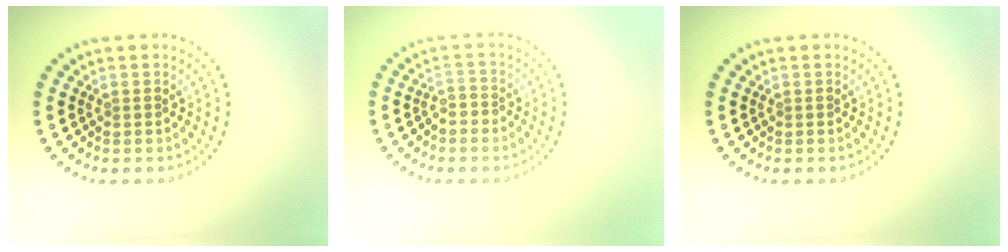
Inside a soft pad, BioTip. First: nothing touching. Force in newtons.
{"total": 1.5, "press": 1.3, "slide": 0.8}
{"total": 0.0}